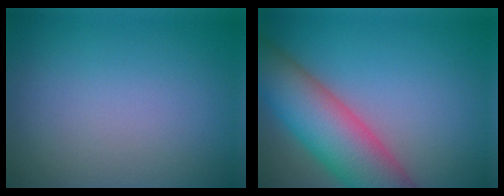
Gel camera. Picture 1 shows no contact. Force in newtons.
{"total": 9.3, "press": 9.3, "slide": 0.7}